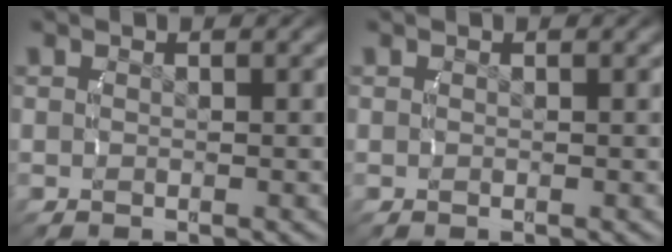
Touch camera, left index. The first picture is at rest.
{"total": 0.0}